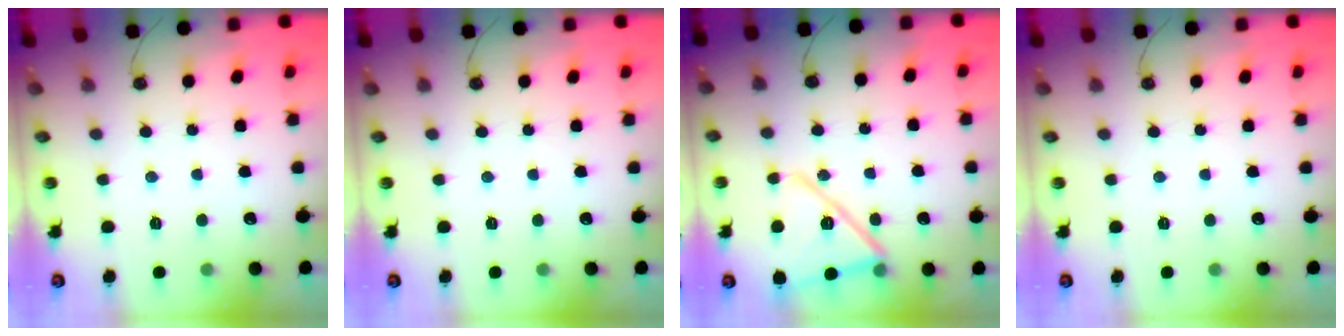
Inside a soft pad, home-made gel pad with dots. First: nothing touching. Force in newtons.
{"total": 0.0}
{"total": 17.1, "press": 16.5, "slide": 4.5}
{"total": 0.0}